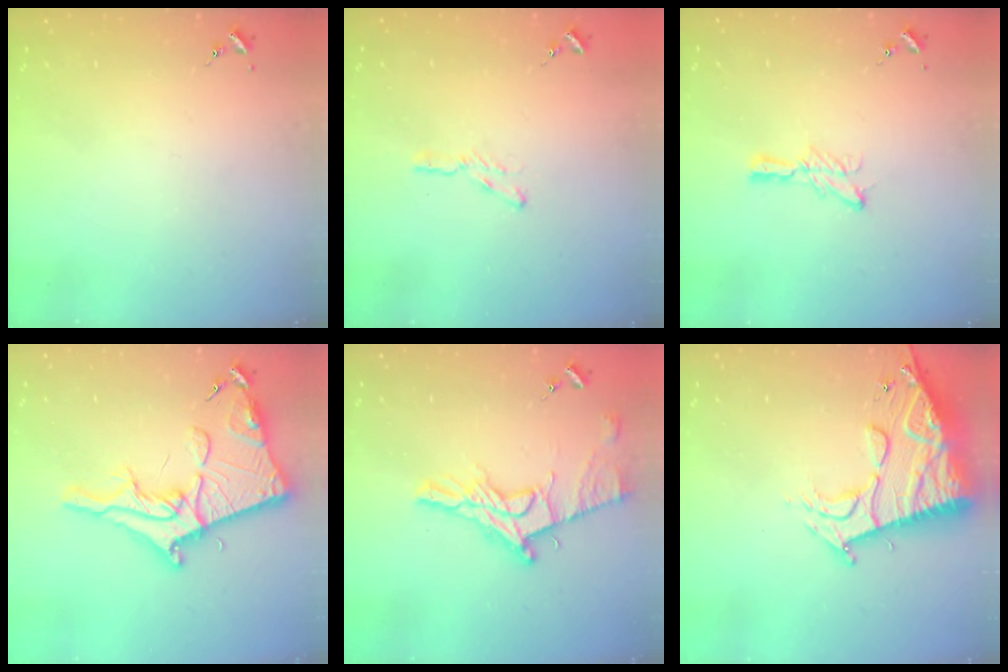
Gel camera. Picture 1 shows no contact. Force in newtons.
{"total": 4.0, "press": 4.0, "slide": 0.4}
{"total": 6.1, "press": 6.0, "slide": 0.7}
{"total": 19.1, "press": 19.1, "slide": 1.4}
{"total": 15.6, "press": 15.5, "slide": 1.6}
{"total": 18.9, "press": 18.8, "slide": 1.8}